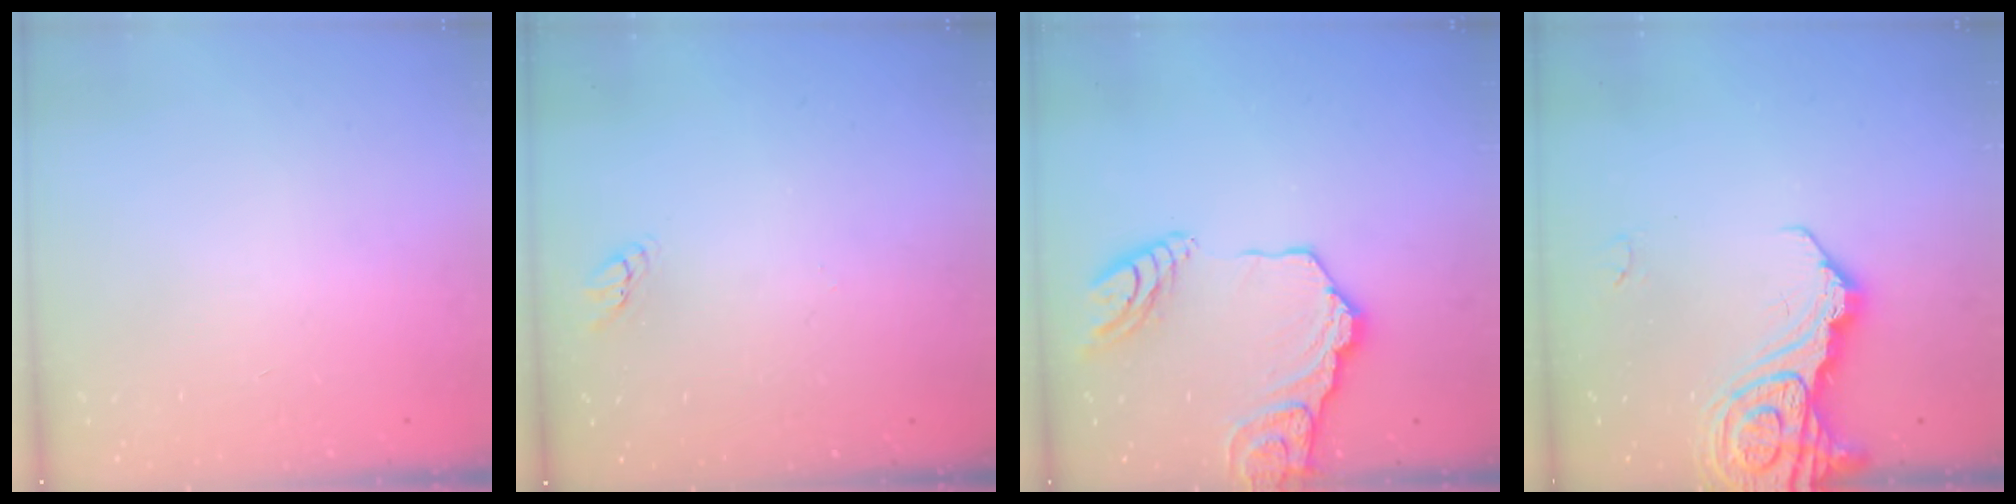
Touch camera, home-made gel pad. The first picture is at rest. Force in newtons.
{"total": 2.2, "press": 2.2, "slide": 0.2}
{"total": 16.9, "press": 16.8, "slide": 2.3}
{"total": 14.6, "press": 14.5, "slide": 1.9}